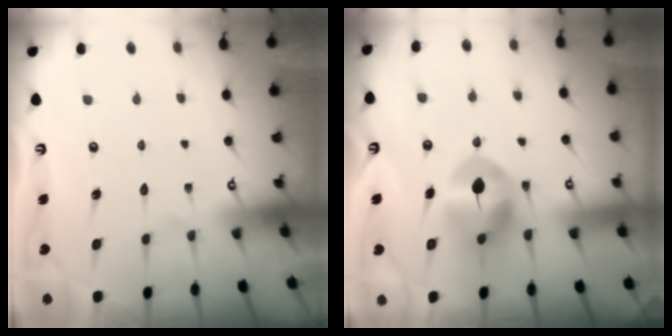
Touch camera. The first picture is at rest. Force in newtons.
{"total": 9.1, "press": 9.1, "slide": 0.5}